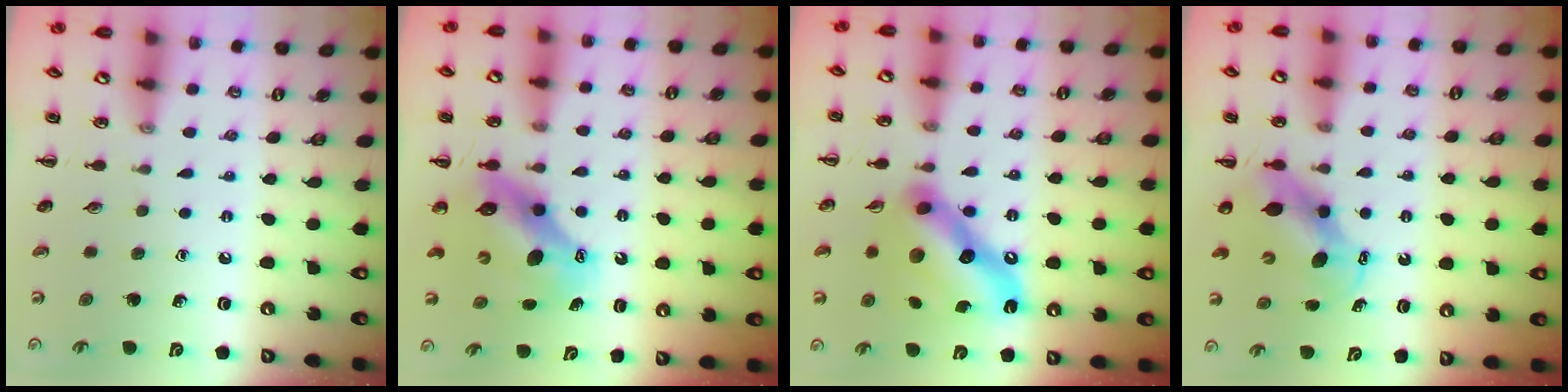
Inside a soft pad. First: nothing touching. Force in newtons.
{"total": 7.6, "press": 7.4, "slide": 1.6}
{"total": 17.1, "press": 17.0, "slide": 1.5}
{"total": 6.4, "press": 6.3, "slide": 0.9}